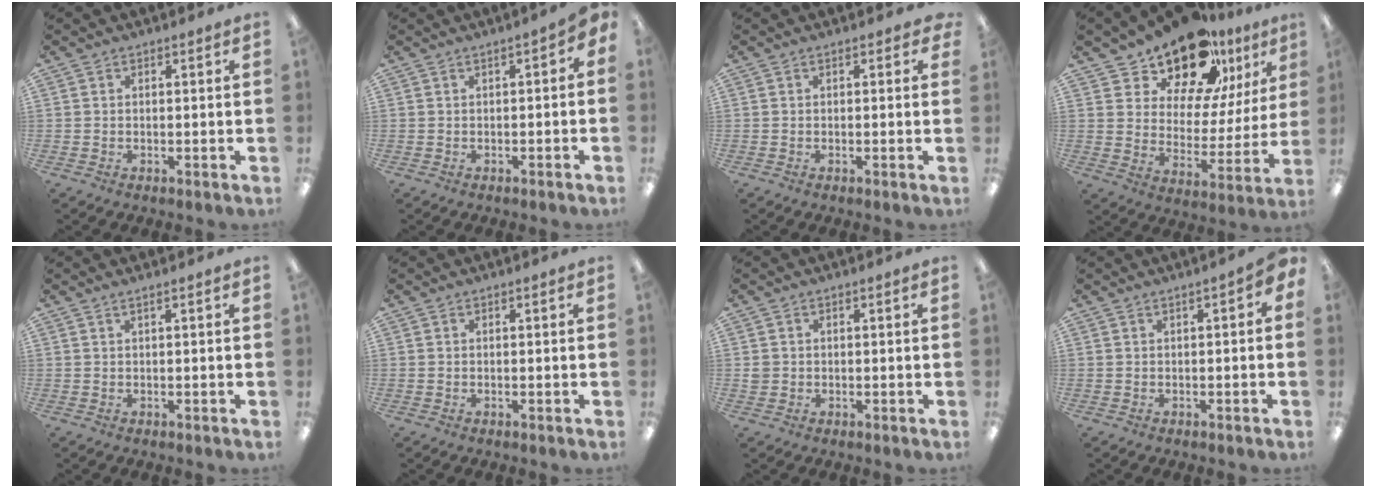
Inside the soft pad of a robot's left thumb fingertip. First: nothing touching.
{"total": 1.7, "force": [-0.7, 0.9, 1.2], "torque": [-0.022, 0.008, -0.014]}
{"total": 0.6, "force": [-0.1, 0.6, 0.2], "torque": [0.005, 0.000, -0.004]}
{"total": 17.8, "force": [15.1, 7.2, 6.0], "torque": [-0.108, -0.119, 0.268]}
{"total": 1.0, "force": [0.5, 0.0, 0.9], "torque": [-0.016, -0.001, 0.009]}
{"total": 0.0}
{"total": 1.5, "force": [0.0, 1.5, 0.0], "torque": [-0.002, 0.005, -0.003]}
{"total": 1.5, "force": [-0.2, 0.7, 1.3], "torque": [-0.025, 0.007, -0.005]}